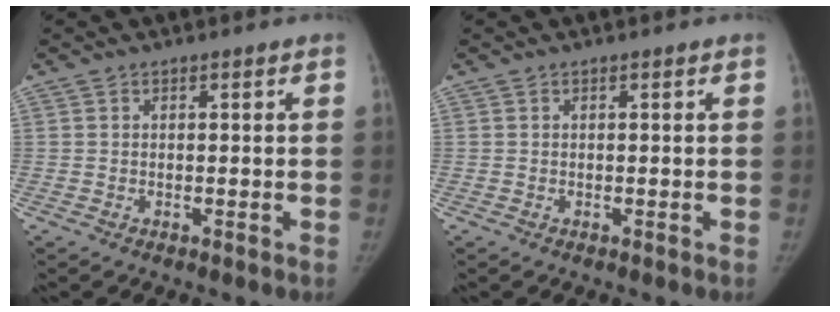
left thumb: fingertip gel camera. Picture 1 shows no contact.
{"total": 0.0}